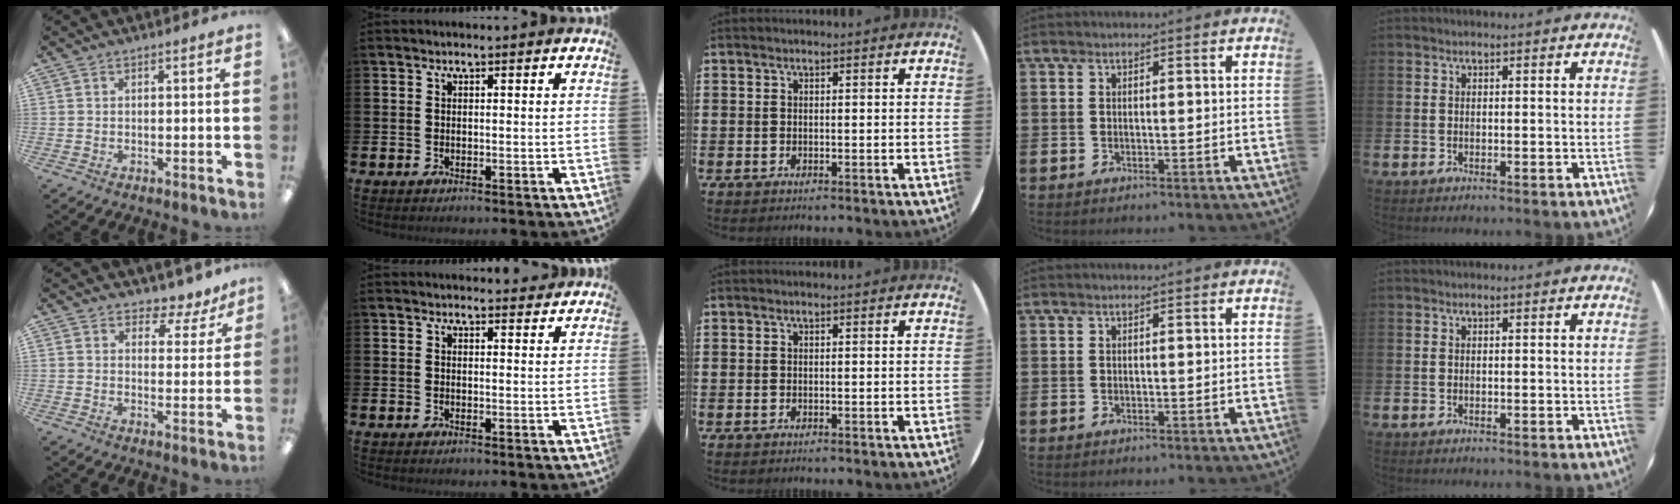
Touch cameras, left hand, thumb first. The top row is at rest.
{"thumb": {"total": 4.9, "force": [4.1, 2.4, 1.4], "torque": [-0.004, -0.035, 0.067]}, "index": {"total": 1.7, "force": [1.6, 0.3, -0.1], "torque": [0.011, -0.009, 0.027]}}